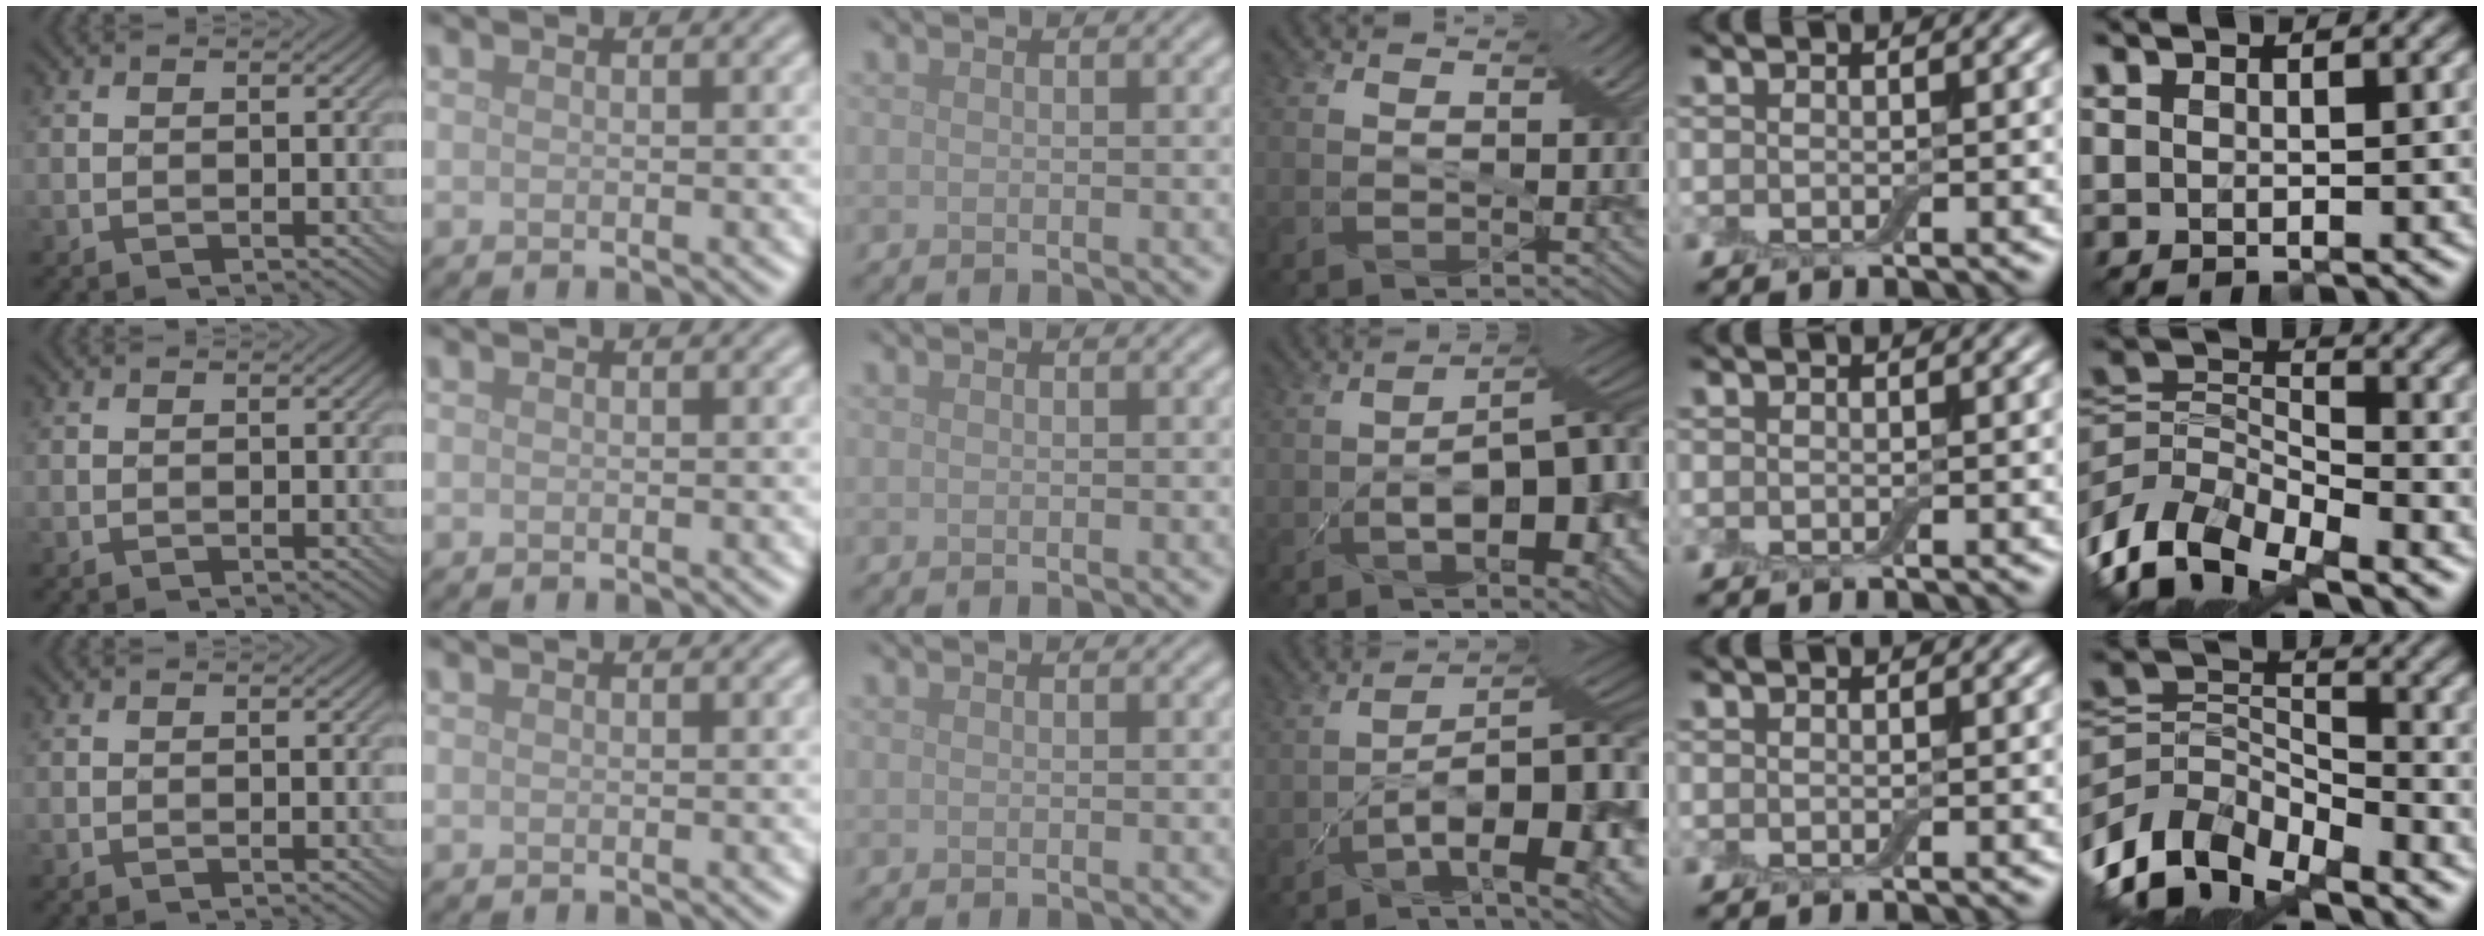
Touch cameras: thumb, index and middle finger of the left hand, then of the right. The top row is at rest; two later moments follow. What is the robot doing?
{"motion": "pour", "object": "bowl"}